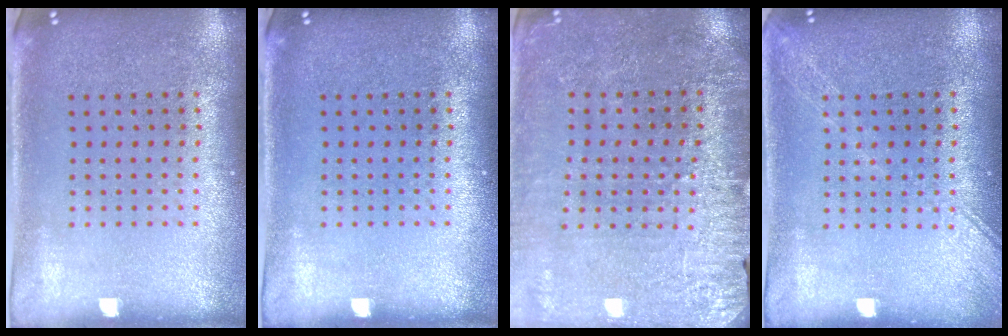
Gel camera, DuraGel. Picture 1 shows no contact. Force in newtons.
{"total": 0.0}
{"total": 2.9, "press": 2.9, "slide": 0.4}
{"total": 2.4, "press": 2.3, "slide": 0.4}